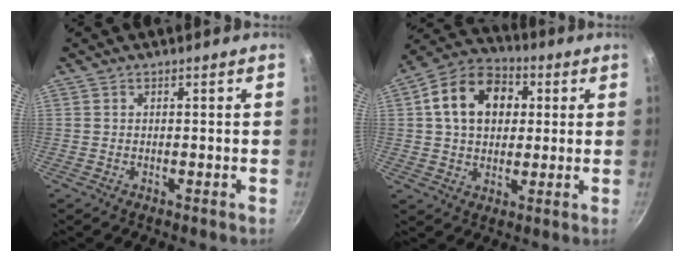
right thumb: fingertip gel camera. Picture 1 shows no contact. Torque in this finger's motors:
{"motor_torque": [-0.25, 2.23, 0.35, -0.22, 0.11]}